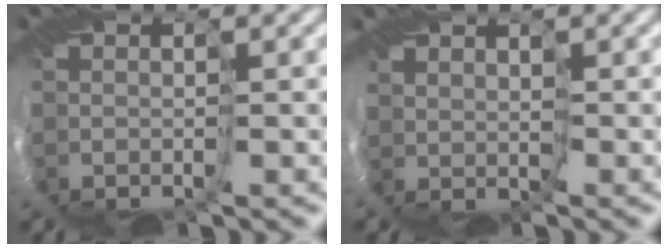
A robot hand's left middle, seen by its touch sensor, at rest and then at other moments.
{"total": 1.0, "force": [0.9, 0.4, -0.2], "torque": [0.001, -0.002, 0.015]}